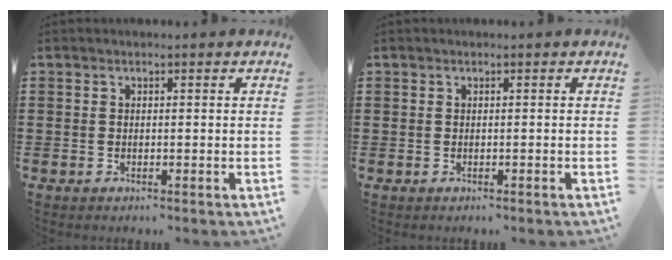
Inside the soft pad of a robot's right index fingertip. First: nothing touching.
{"total": 0.0}